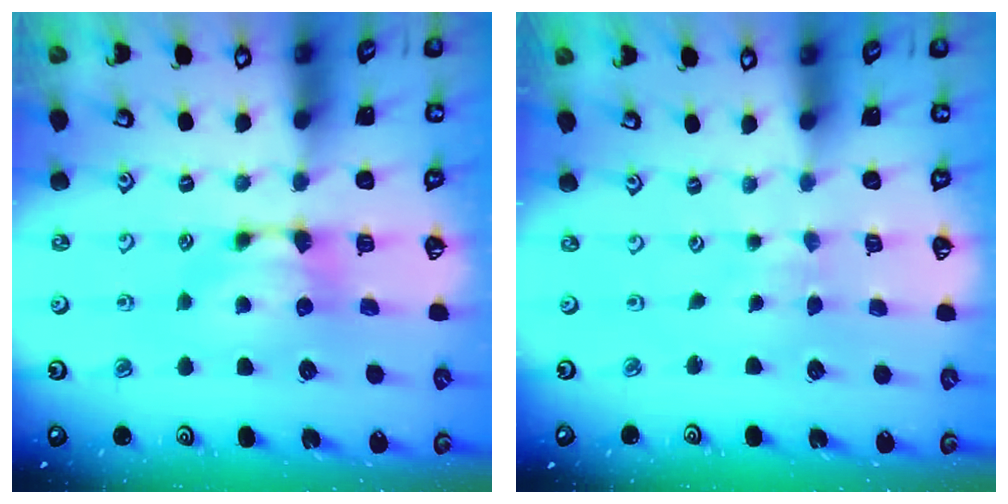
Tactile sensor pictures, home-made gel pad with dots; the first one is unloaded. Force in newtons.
{"total": 4.1, "press": 4.1, "slide": 0.1}